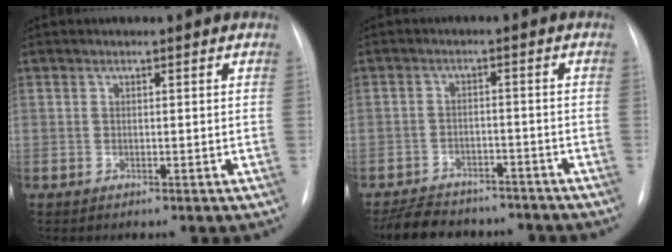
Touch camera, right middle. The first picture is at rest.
{"total": 11.8, "force": [-10.3, 4.4, 3.7], "torque": [-0.067, 0.006, -0.142]}